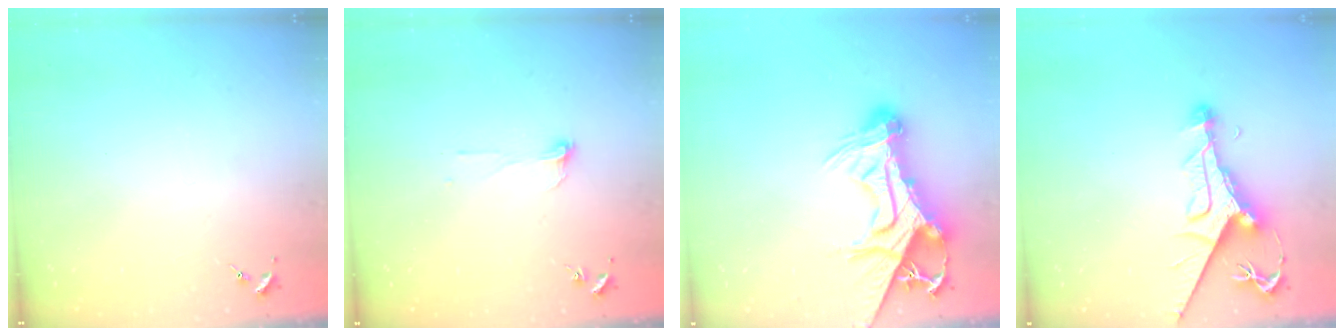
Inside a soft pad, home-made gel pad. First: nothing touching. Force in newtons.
{"total": 4.1, "press": 4.1, "slide": 0.4}
{"total": 19.7, "press": 19.6, "slide": 1.8}
{"total": 11.6, "press": 11.5, "slide": 0.8}